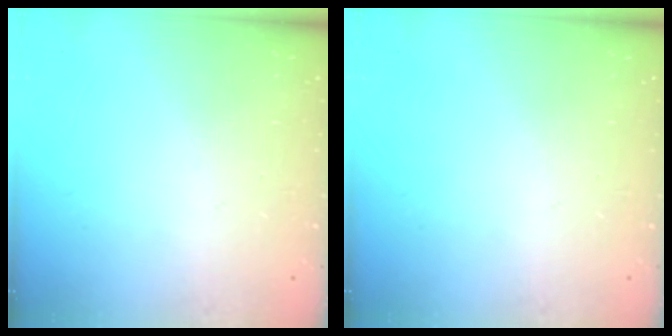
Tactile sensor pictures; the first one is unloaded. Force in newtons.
{"total": 0.0}